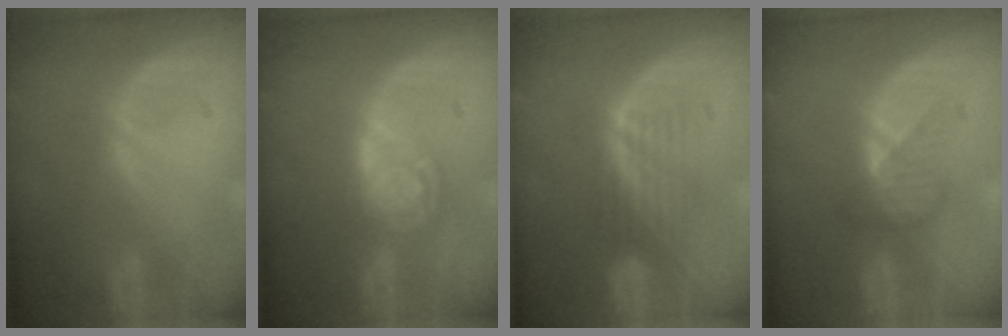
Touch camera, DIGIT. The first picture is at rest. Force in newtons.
{"total": 6.5, "press": 6.5, "slide": 0.5}
{"total": 4.6, "press": 4.0, "slide": 2.3}
{"total": 3.5, "press": 3.2, "slide": 1.5}